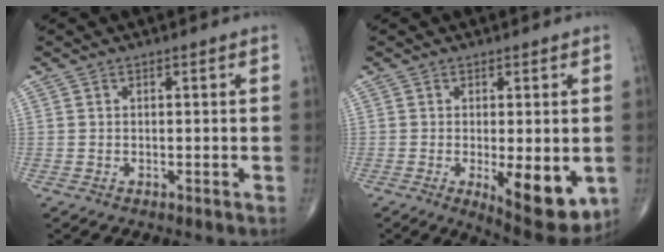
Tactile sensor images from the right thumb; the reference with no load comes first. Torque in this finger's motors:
{"motor_torque": [1.36, 1.72, 0.09, -0.20, 0.26]}